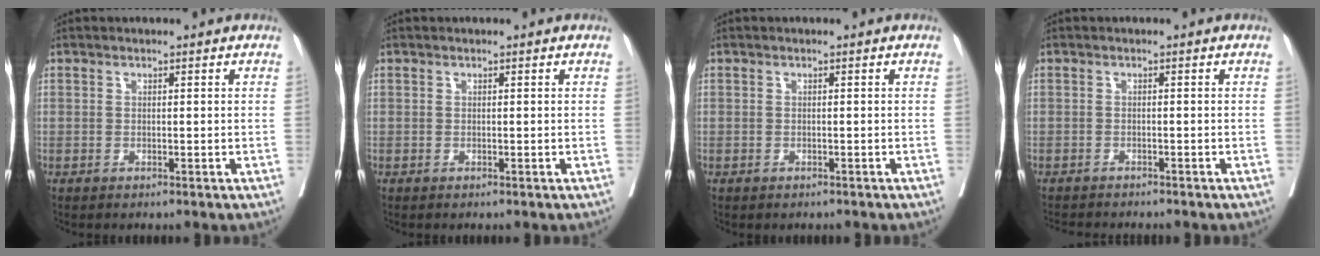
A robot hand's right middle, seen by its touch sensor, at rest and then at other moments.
{"total": 0.0}
{"total": 0.8, "force": [-0.6, 0.5, 0.0], "torque": [-0.004, 0.004, -0.010]}
{"total": 5.0, "force": [-4.7, 0.8, 1.5], "torque": [-0.016, -0.008, -0.070]}